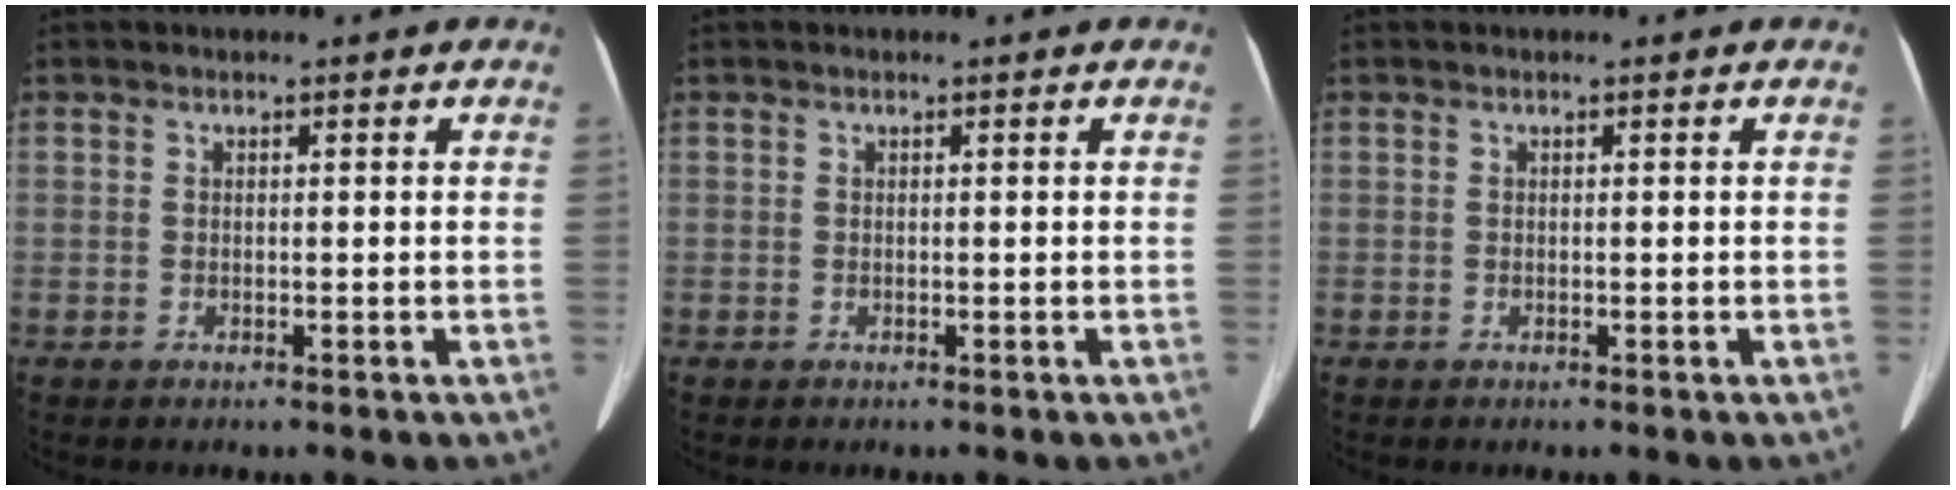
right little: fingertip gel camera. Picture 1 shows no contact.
{"total": 0.0}
{"total": 0.0}